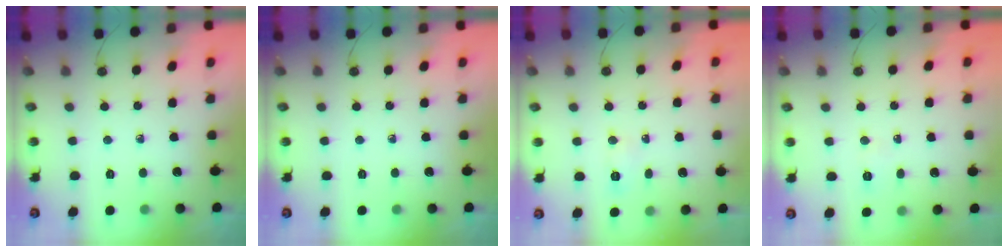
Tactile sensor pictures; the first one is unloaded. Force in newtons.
{"total": 0.0}
{"total": 5.6, "press": 5.5, "slide": 1.2}
{"total": 5.1, "press": 3.0, "slide": 4.1}